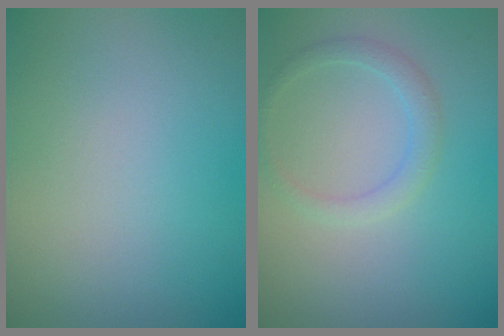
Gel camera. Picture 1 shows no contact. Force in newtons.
{"total": 1.7, "press": 1.7, "slide": 0.2}